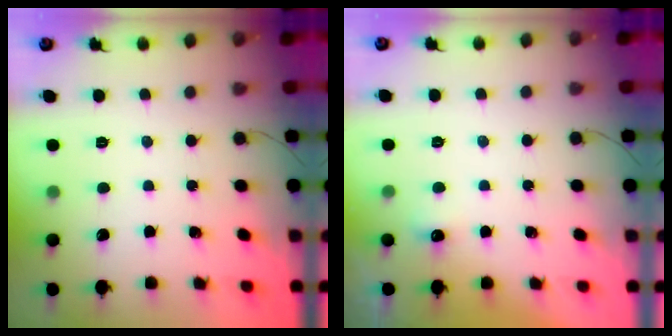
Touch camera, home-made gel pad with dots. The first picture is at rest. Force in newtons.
{"total": 4.2, "press": 4.1, "slide": 1.1}